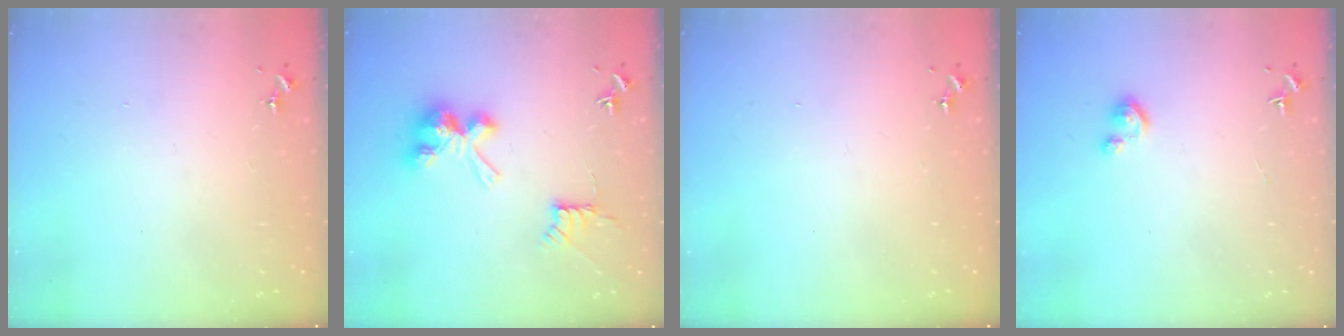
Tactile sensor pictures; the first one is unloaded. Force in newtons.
{"total": 11.1, "press": 11.1, "slide": 0.2}
{"total": 0.0}
{"total": 2.8, "press": 2.8, "slide": 0.3}